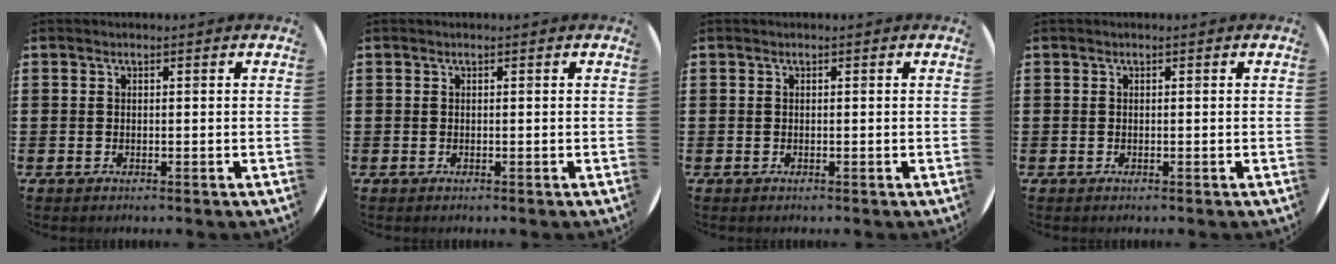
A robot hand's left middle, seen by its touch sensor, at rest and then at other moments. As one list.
[{"total": 0.0}, {"total": 0.0}, {"total": 0.0}]